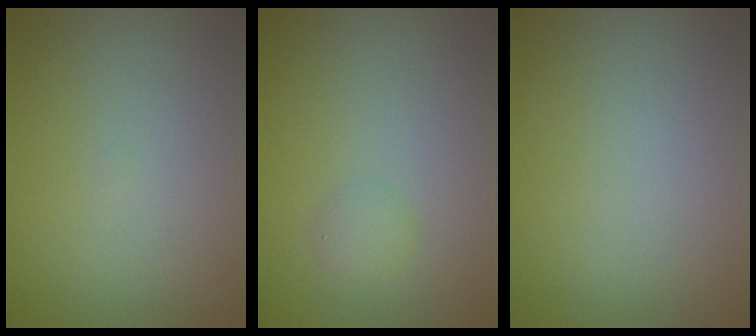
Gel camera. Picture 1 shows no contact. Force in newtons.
{"total": 1.1, "press": 1.1, "slide": 0.1}
{"total": 0.0}